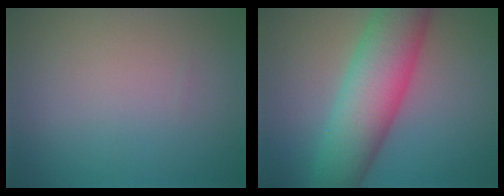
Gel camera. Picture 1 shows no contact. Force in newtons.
{"total": 9.6, "press": 9.6, "slide": 0.3}